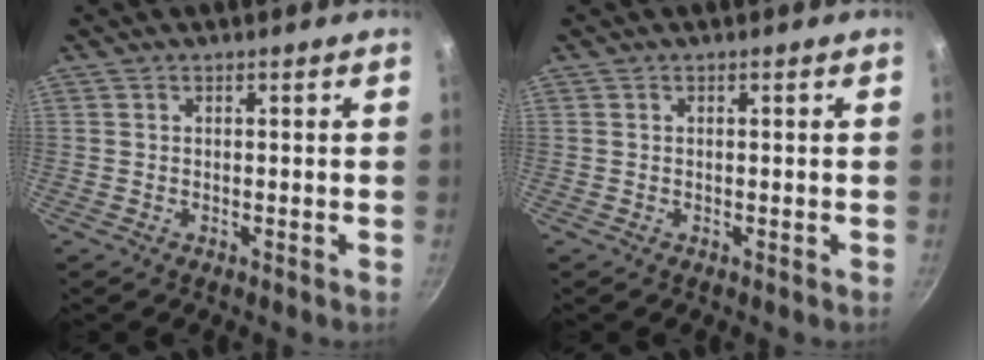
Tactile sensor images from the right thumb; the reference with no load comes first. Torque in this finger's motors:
{"motor_torque": [-0.01, 0.15, 0.15, 0.03, -0.01]}